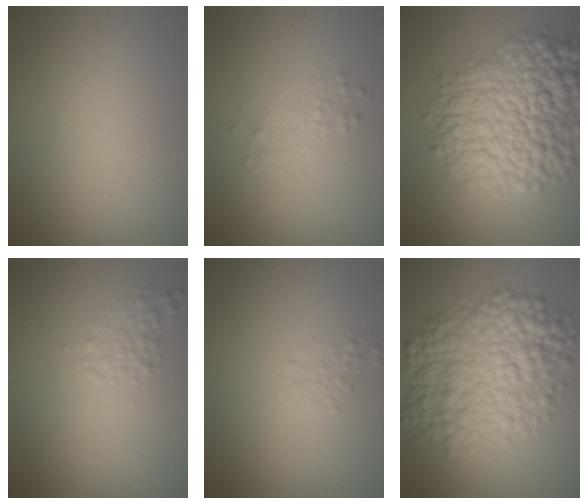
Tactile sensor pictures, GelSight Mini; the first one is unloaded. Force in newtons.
{"total": 1.1, "press": 1.1, "slide": 0.0}
{"total": 12.7, "press": 12.7, "slide": 0.5}
{"total": 1.5, "press": 1.5, "slide": 0.0}
{"total": 0.8, "press": 0.8, "slide": 0.1}
{"total": 10.0, "press": 10.0, "slide": 0.1}